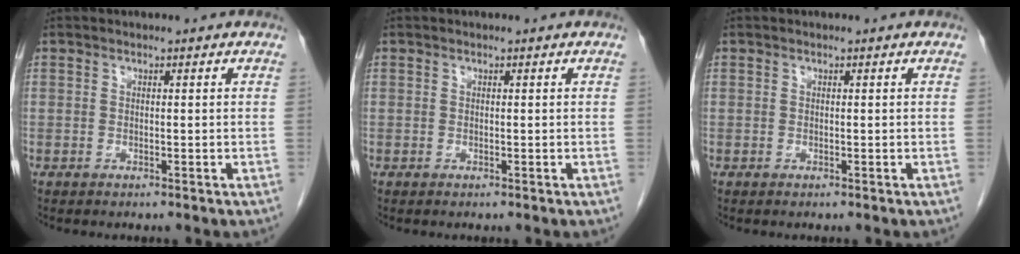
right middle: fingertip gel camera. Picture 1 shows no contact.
{"total": 0.0}
{"total": 0.0}